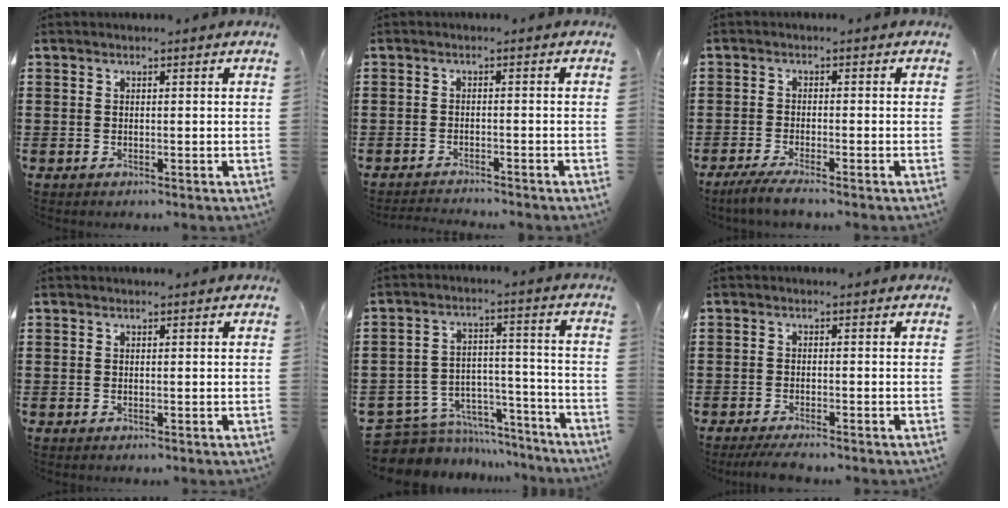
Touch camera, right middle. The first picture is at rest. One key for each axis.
{"total": 1.9, "fx": -1.9, "fy": 0.0, "fz": 0.1, "tx": -0.005, "ty": 0.001, "tz": -0.039}
{"total": 2.5, "fx": -2.1, "fy": -0.1, "fz": 1.5, "tx": -0.032, "ty": -0.002, "tz": -0.041}
{"total": 0.0}
{"total": 6.9, "fx": -6.0, "fy": 3.3, "fz": 0.9, "tx": -0.029, "ty": 0.009, "tz": -0.115}
{"total": 2.4, "fx": -2.2, "fy": 0.0, "fz": 0.9, "tx": -0.014, "ty": 0.001, "tz": -0.043}